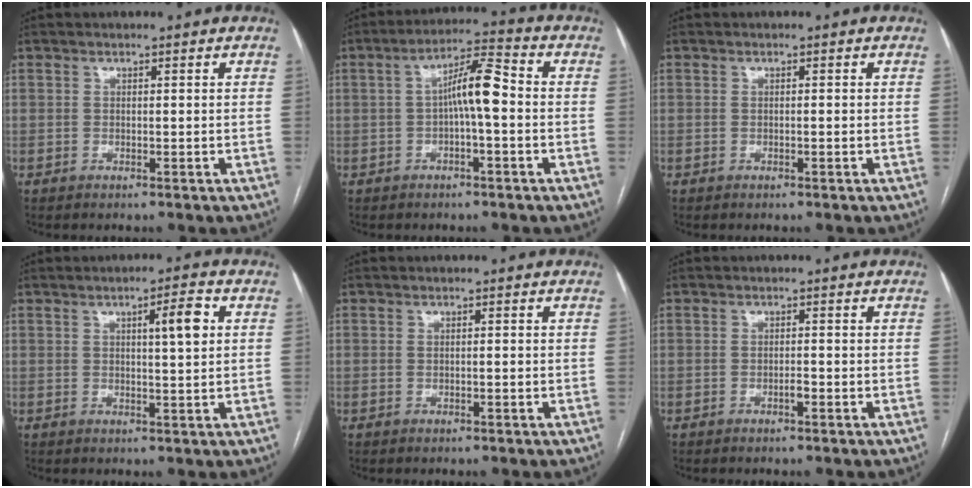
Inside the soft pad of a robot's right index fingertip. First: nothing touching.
{"total": 7.2, "force": [-0.4, 1.1, 7.1], "torque": [-0.125, 0.025, -0.009]}
{"total": 0.6, "force": [-0.1, 0.1, 0.5], "torque": [-0.011, 0.000, 0.002]}
{"total": 4.9, "force": [1.4, 0.4, 4.7], "torque": [-0.070, 0.003, 0.020]}
{"total": 1.0, "force": [-0.1, 0.3, 0.9], "torque": [-0.020, 0.003, 0.003]}
{"total": 1.1, "force": [-0.5, 0.3, 1.0], "torque": [-0.018, 0.001, -0.009]}